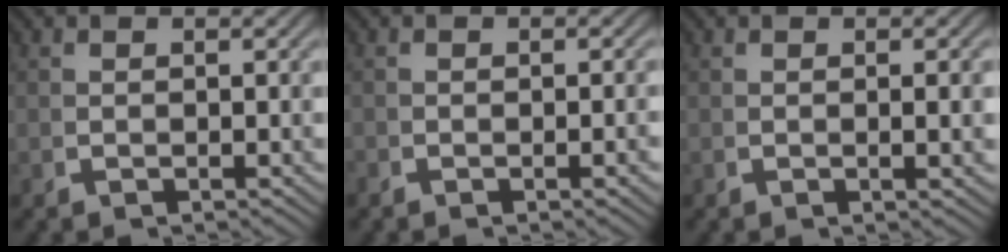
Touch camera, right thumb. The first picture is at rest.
{"total": 1.0, "force": [-0.5, -0.1, 0.8], "torque": [-0.010, 0.005, -0.010]}
{"total": 1.3, "force": [0.1, 0.1, 1.3], "torque": [-0.021, 0.003, 0.002]}